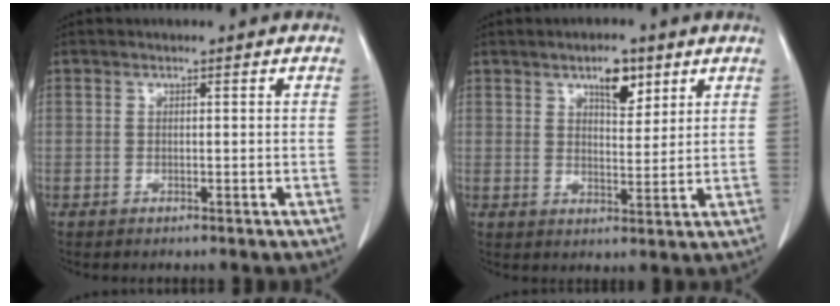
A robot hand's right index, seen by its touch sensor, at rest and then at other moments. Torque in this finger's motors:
{"motor_torque": [0.22, 0.26, 0.09, 0.02]}